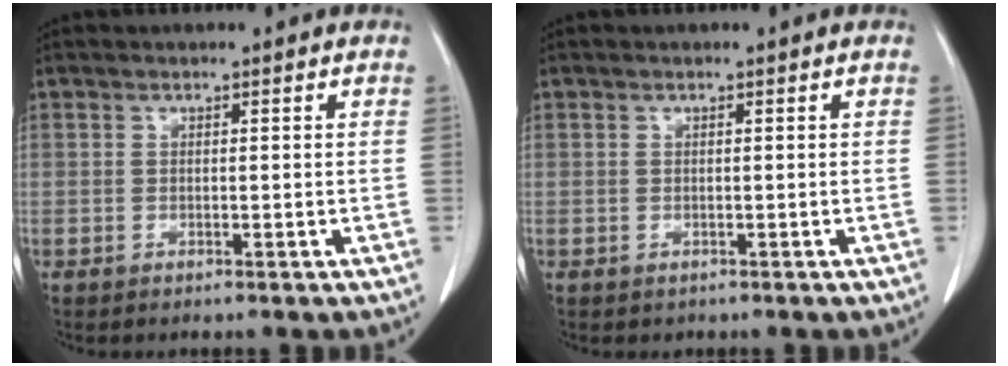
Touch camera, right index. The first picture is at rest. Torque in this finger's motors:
{"motor_torque": [-0.35, -0.25, -0.33, -0.13]}